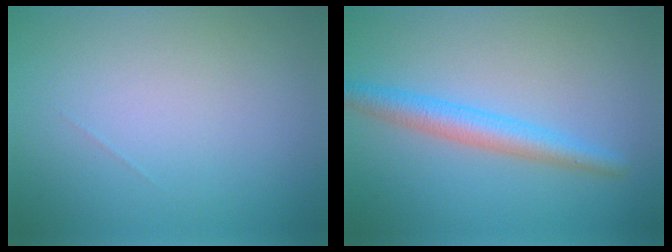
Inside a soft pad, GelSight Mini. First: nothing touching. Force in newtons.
{"total": 3.4, "press": 3.4, "slide": 0.0}